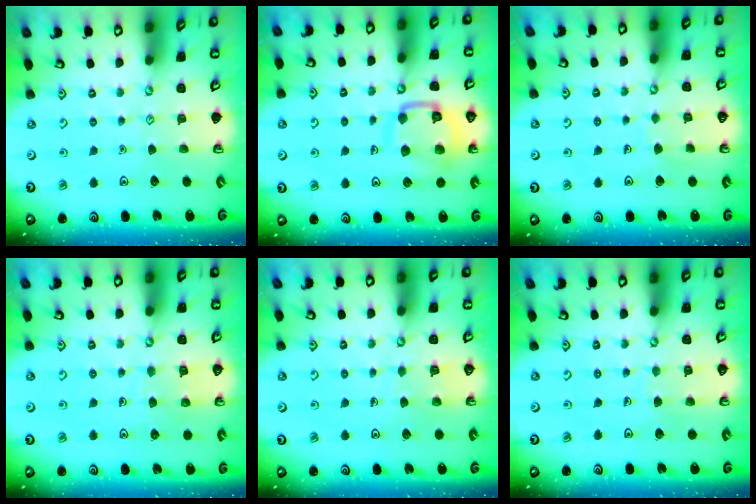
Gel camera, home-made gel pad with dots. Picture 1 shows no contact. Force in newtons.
{"total": 13.0, "press": 12.9, "slide": 1.3}
{"total": 3.6, "press": 3.6, "slide": 0.2}
{"total": 5.6, "press": 5.6, "slide": 0.5}
{"total": 4.2, "press": 4.2, "slide": 0.2}
{"total": 4.3, "press": 4.3, "slide": 0.4}